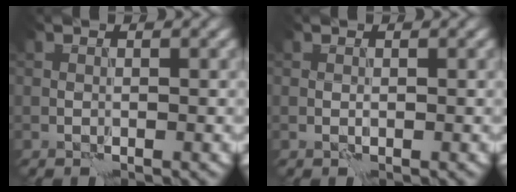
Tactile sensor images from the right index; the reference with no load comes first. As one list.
[{"total": 0.0}]